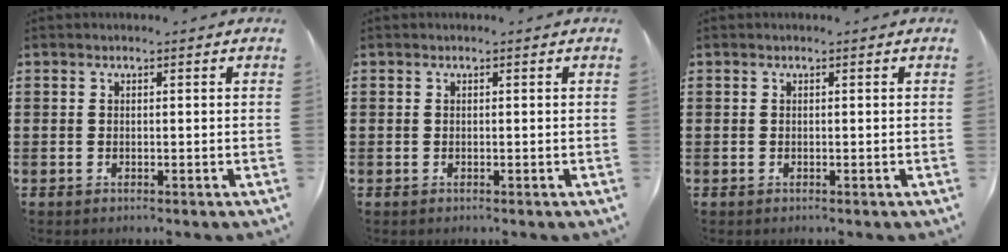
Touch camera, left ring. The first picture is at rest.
{"total": 0.0}
{"total": 0.0}